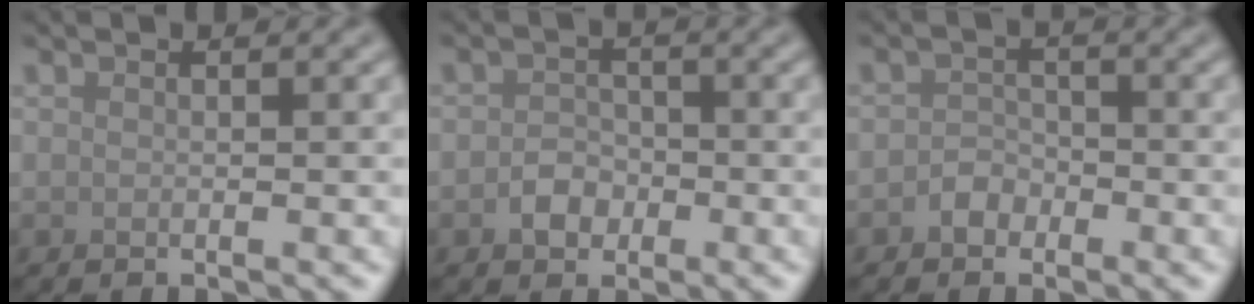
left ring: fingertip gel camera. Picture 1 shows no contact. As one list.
[{"total": 2.0, "force": [-0.8, 1.6, 0.9], "torque": [-0.010, 0.002, -0.020]}, {"total": 1.6, "force": [-0.9, 1.3, 0.4], "torque": [0.000, 0.007, -0.018]}]